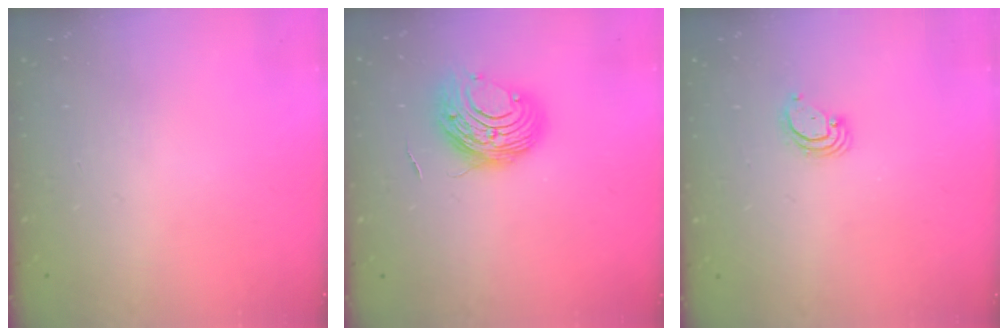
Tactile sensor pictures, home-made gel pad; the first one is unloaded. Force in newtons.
{"total": 9.6, "press": 9.5, "slide": 1.2}
{"total": 2.9, "press": 2.9, "slide": 0.3}